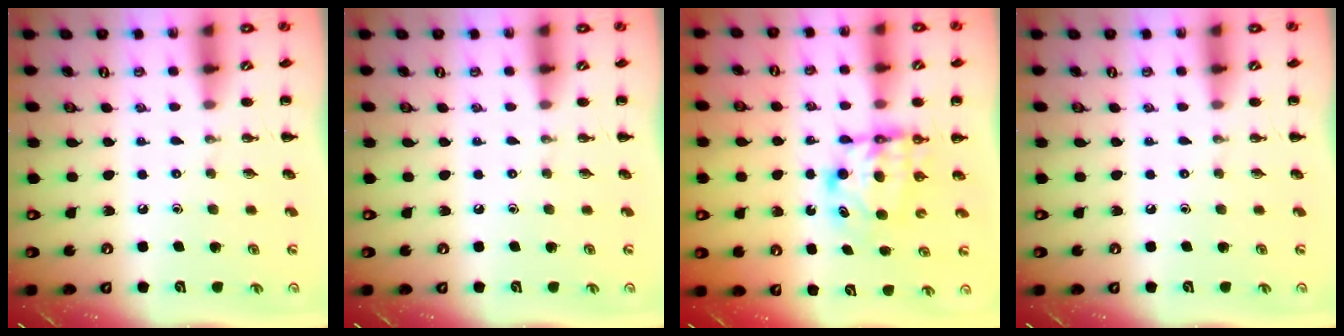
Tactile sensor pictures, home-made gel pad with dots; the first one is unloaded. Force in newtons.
{"total": 0.0}
{"total": 6.0, "press": 6.0, "slide": 0.4}
{"total": 0.0}